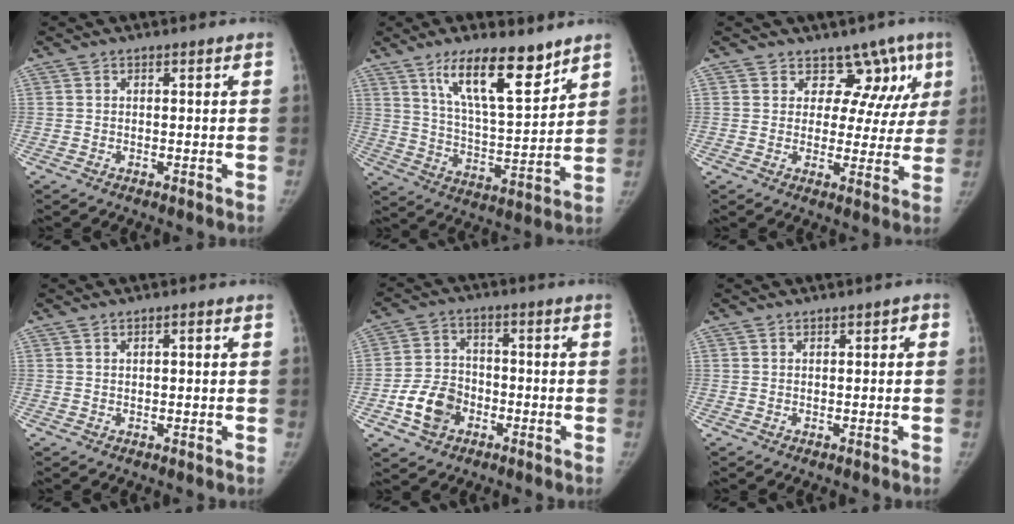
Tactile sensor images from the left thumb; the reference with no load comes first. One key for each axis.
{"total": 14.9, "fx": 9.8, "fy": 4.4, "fz": 10.3, "tx": -0.146, "ty": -0.065, "tz": 0.177}
{"total": 8.9, "fx": 5.8, "fy": 6.5, "fz": 2.0, "tx": 0.031, "ty": -0.025, "tz": 0.055}
{"total": 1.2, "fx": 0.3, "fy": 0.5, "fz": 1.0, "tx": -0.015, "ty": 0.004, "tz": 0.004}
{"total": 9.1, "fx": -3.7, "fy": 7.0, "fz": 4.4, "tx": -0.061, "ty": 0.021, "tz": -0.068}
{"total": 0.9, "fx": 0.1, "fy": 0.5, "fz": 0.7, "tx": 0.000, "ty": 0.004, "tz": -0.005}